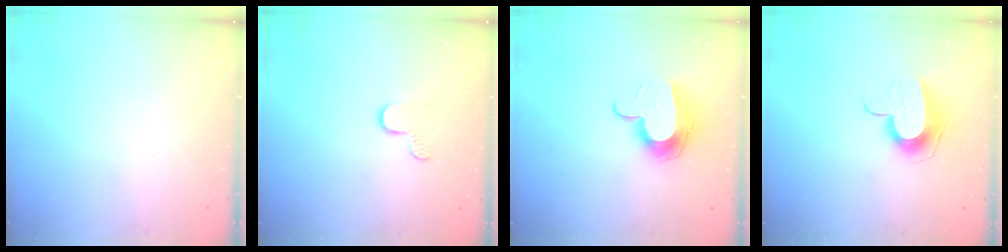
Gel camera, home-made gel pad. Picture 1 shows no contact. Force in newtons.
{"total": 4.7, "press": 4.7, "slide": 0.4}
{"total": 11.5, "press": 11.5, "slide": 0.4}
{"total": 10.1, "press": 10.1, "slide": 0.5}